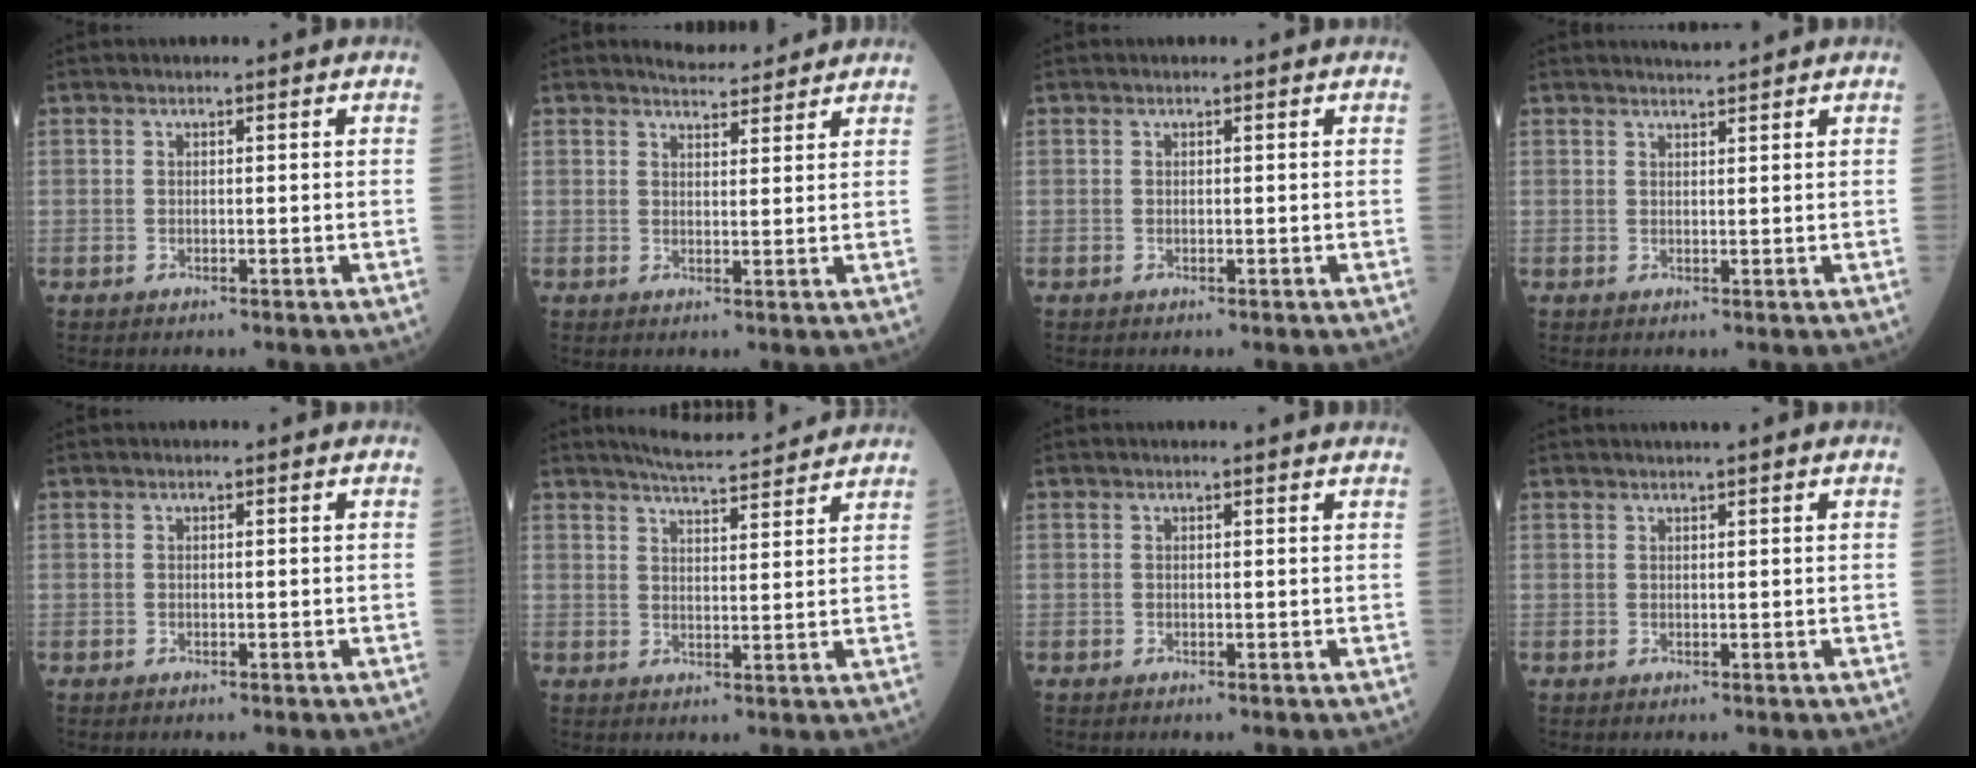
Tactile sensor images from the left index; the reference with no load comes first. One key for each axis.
{"total": 4.5, "fx": 4.3, "fy": 1.0, "fz": 0.9, "tx": -0.017, "ty": 0.011, "tz": 0.061}
{"total": 0.0}
{"total": 1.7, "fx": 1.6, "fy": -0.4, "fz": 0.2, "tx": -0.005, "ty": 0.004, "tz": 0.033}
{"total": 1.6, "fx": -1.5, "fy": -0.2, "fz": -0.7, "tx": 0.012, "ty": -0.002, "tz": -0.022}
{"total": 9.7, "fx": 9.1, "fy": 0.8, "fz": 3.1, "tx": -0.054, "ty": 0.017, "tz": 0.125}
{"total": 0.6, "fx": 0.4, "fy": -0.3, "fz": -0.4, "tx": 0.003, "ty": -0.003, "tz": -0.007}
{"total": 2.5, "fx": 2.0, "fy": 0.0, "fz": 1.4, "tx": -0.013, "ty": 0.021, "tz": 0.031}